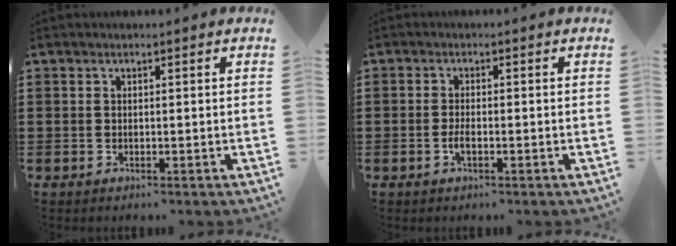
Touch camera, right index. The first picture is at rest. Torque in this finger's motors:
{"motor_torque": [2.14, 0.00, 0.21, 0.01]}